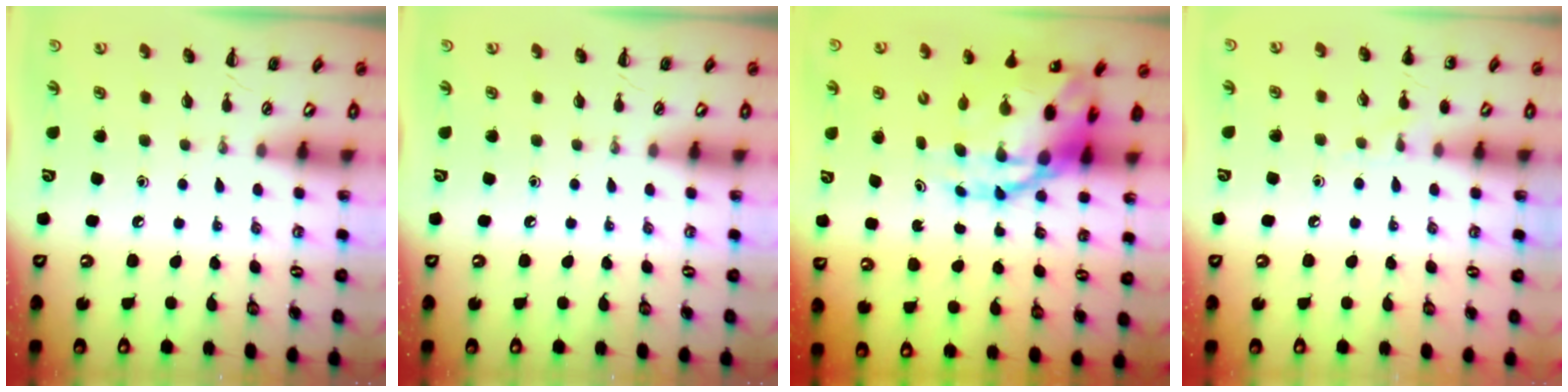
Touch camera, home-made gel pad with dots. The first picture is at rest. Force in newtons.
{"total": 0.0}
{"total": 13.5, "press": 13.1, "slide": 3.2}
{"total": 6.0, "press": 5.7, "slide": 1.9}